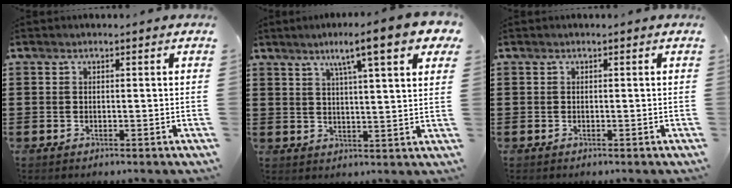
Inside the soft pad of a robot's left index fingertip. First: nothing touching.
{"total": 9.4, "force": [6.1, 0.6, 7.1], "torque": [-0.130, -0.015, 0.097]}
{"total": 0.0}